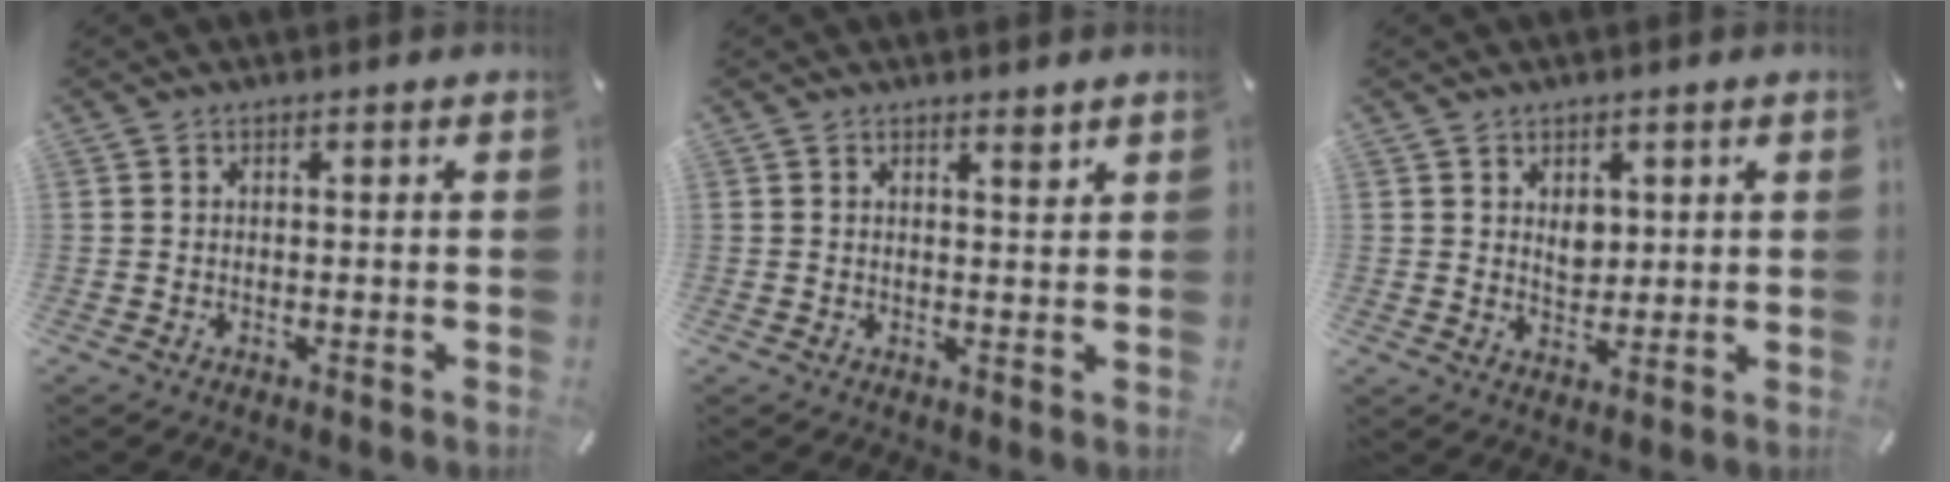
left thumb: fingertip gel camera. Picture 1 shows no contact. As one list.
[{"total": 2.1, "force": [1.8, 0.4, 1.1], "torque": [-0.008, -0.014, 0.028]}, {"total": 4.7, "force": [1.9, 3.8, 2.0], "torque": [-0.017, -0.009, 0.030]}]